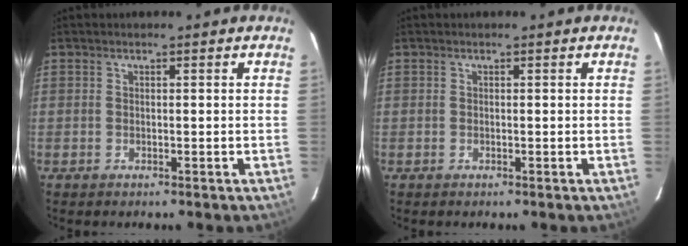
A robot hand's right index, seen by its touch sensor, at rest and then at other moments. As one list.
[{"total": 0.0}]